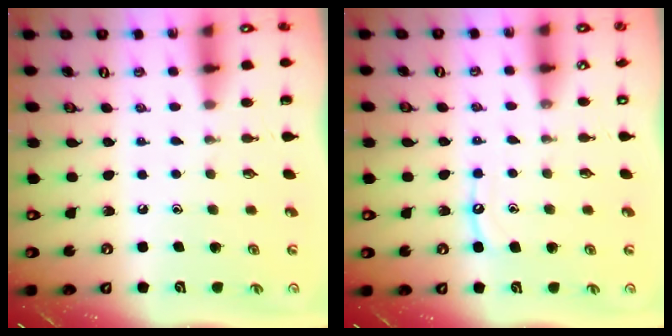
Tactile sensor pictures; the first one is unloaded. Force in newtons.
{"total": 6.6, "press": 6.6, "slide": 0.7}